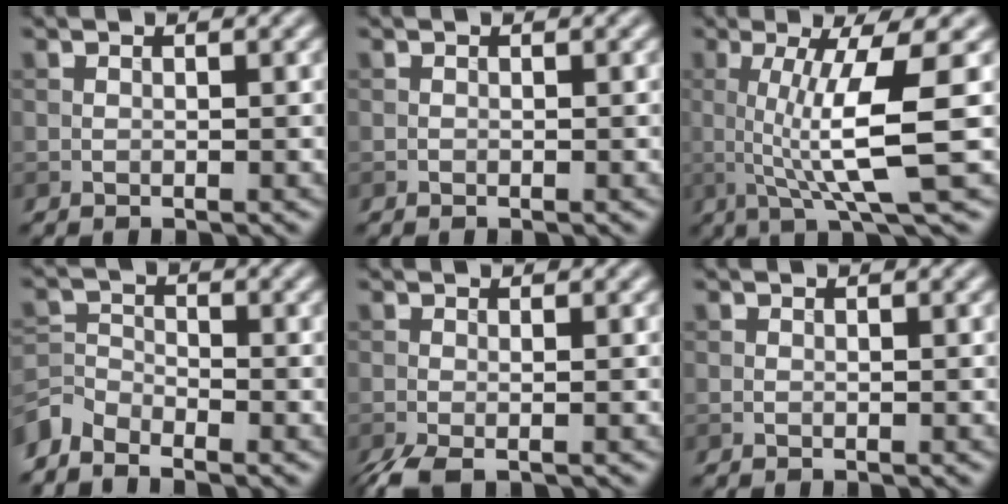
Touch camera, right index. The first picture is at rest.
{"total": 0.0}
{"total": 7.5, "force": [0.4, 1.3, 7.4], "torque": [-0.119, -0.004, 0.009]}
{"total": 3.5, "force": [-3.1, 1.3, 0.8], "torque": [-0.016, -0.003, -0.075]}
{"total": 2.7, "force": [-1.6, 0.6, 2.2], "torque": [-0.046, -0.010, -0.036]}
{"total": 0.0}